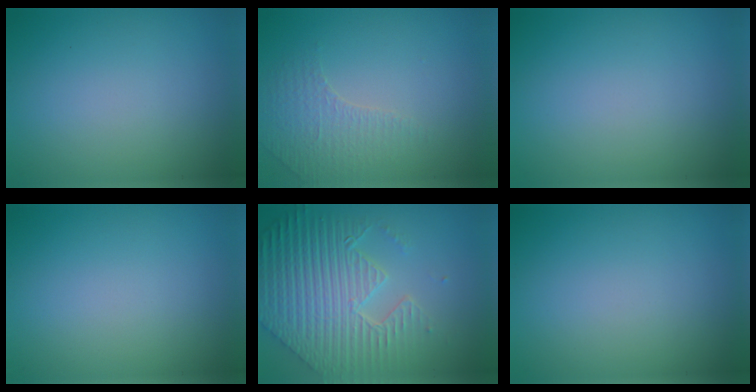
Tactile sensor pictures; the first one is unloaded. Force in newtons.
{"total": 1.5, "press": 1.2, "slide": 0.8}
{"total": 0.0}
{"total": 0.0}
{"total": 9.2, "press": 6.5, "slide": 6.5}
{"total": 0.0}